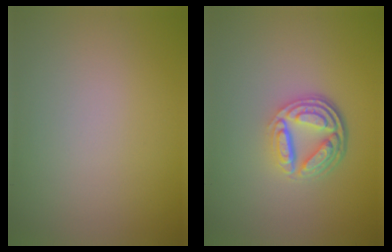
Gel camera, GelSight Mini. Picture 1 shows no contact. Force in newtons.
{"total": 5.0, "press": 3.5, "slide": 3.6}